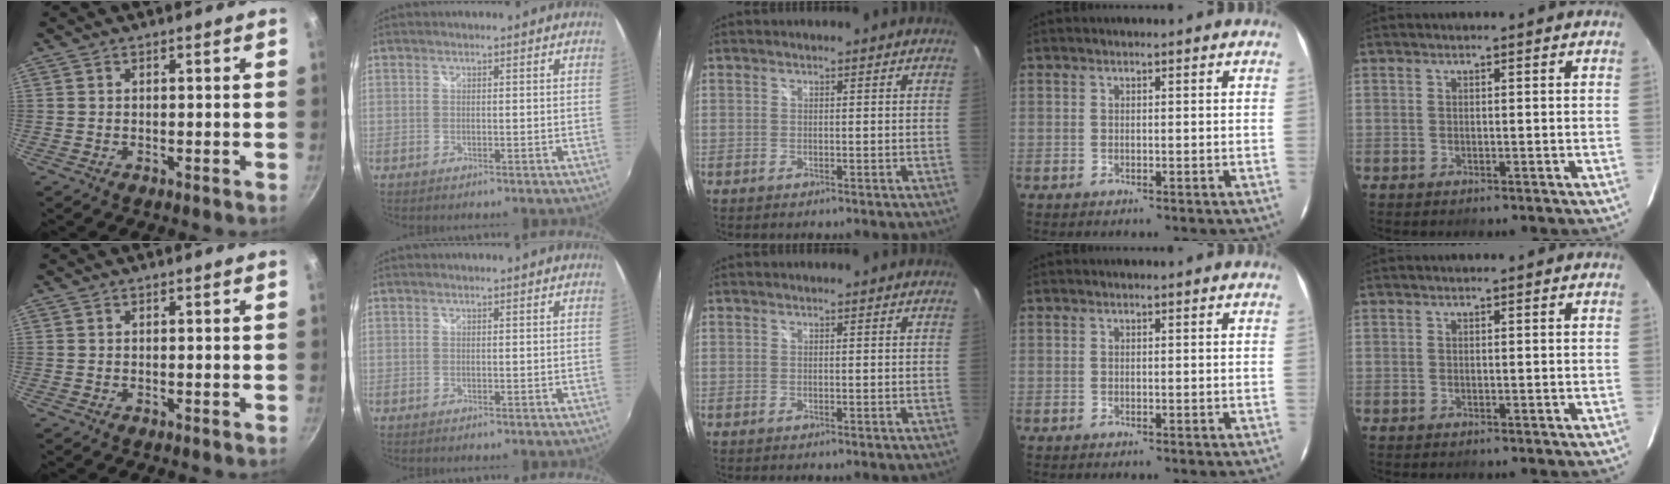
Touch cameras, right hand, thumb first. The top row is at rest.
{}